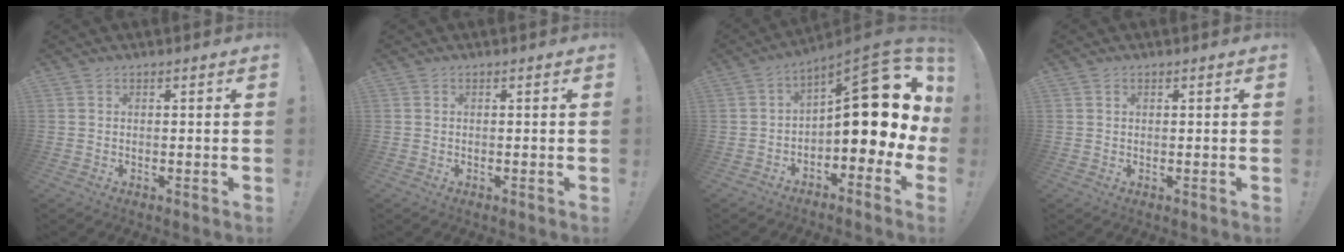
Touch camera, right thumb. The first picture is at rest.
{"total": 0.0}
{"total": 16.3, "force": [2.7, 7.2, 14.3], "torque": [-0.180, -0.024, 0.047]}
{"total": 0.6, "force": [0.5, 0.3, 0.1], "torque": [0.007, -0.004, 0.009]}